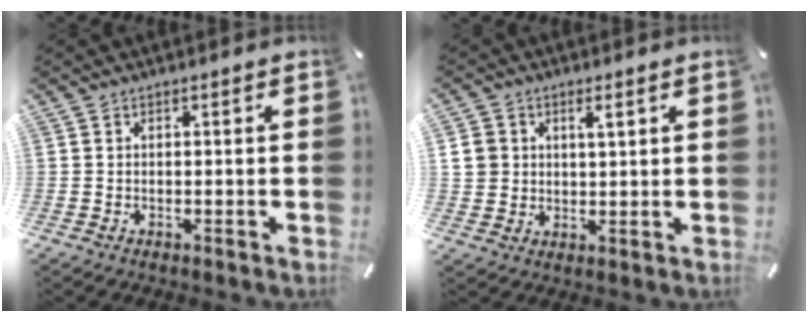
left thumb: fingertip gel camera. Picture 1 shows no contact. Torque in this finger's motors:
{"motor_torque": [0.80, 0.78, 0.27, -0.15, 0.08]}